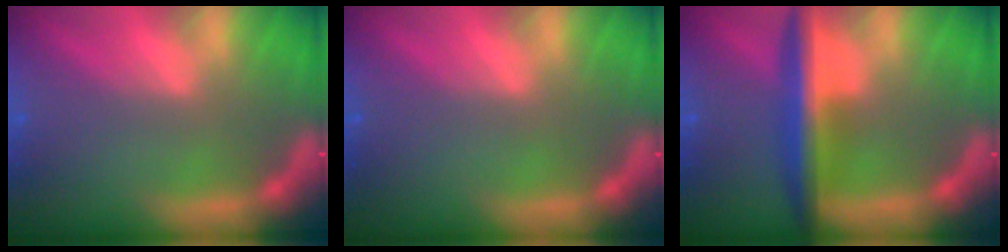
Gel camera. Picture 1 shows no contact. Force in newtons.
{"total": 0.0}
{"total": 6.0}